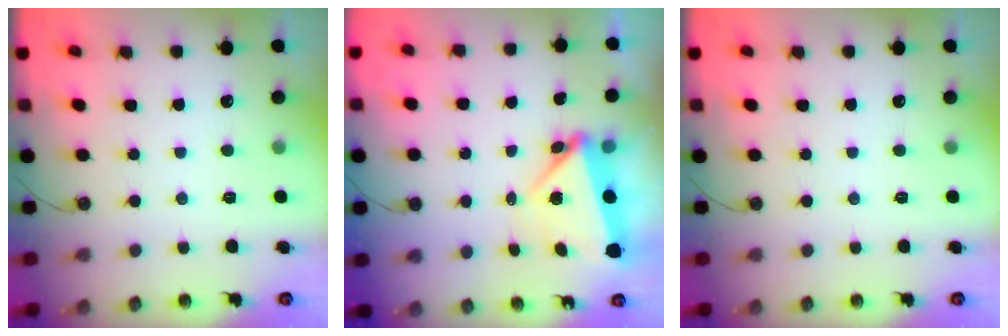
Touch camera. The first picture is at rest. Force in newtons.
{"total": 5.2, "press": 5.2, "slide": 0.2}
{"total": 0.0}